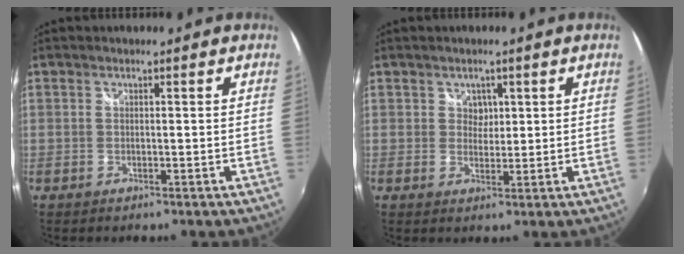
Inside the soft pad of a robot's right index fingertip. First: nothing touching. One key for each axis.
{"total": 2.3, "fx": 0.9, "fy": 2.0, "fz": 0.4, "tx": -0.002, "ty": 0.005, "tz": 0.015}